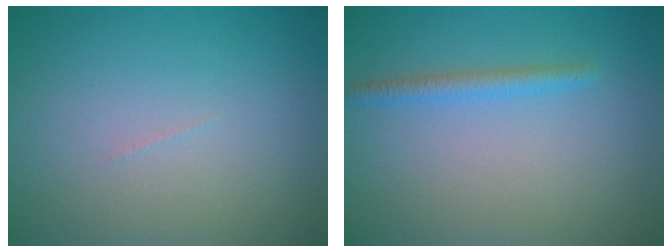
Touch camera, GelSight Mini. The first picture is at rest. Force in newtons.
{"total": 1.7, "press": 1.7, "slide": 0.0}